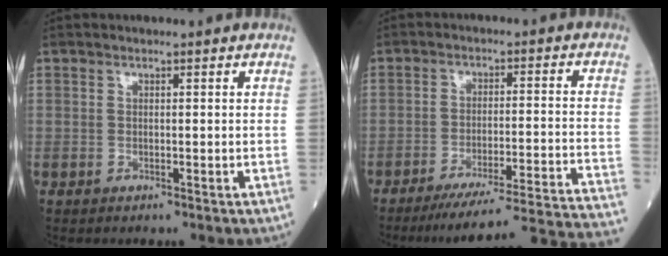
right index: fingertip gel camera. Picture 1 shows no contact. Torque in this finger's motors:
{"motor_torque": [-0.53, -0.30, 0.09, 0.04]}